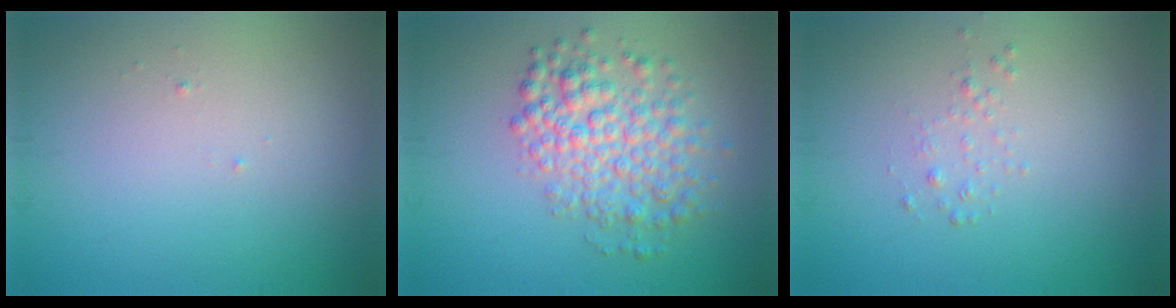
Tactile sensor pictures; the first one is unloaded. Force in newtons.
{"total": 5.1, "press": 5.1, "slide": 0.2}
{"total": 0.8, "press": 0.8, "slide": 0.1}